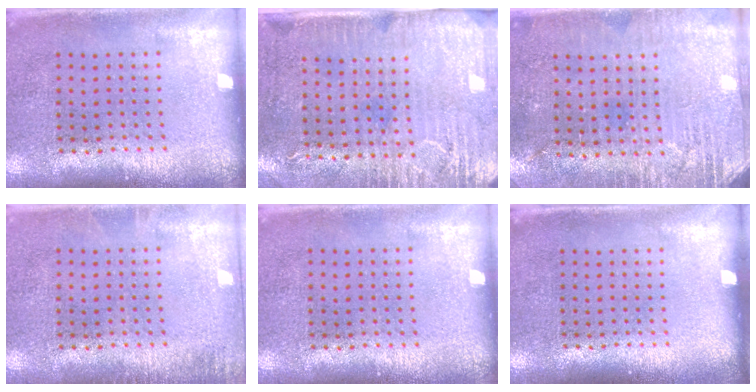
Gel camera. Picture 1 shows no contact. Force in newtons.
{"total": 3.0, "press": 2.5, "slide": 1.7}
{"total": 2.8, "press": 2.7, "slide": 0.7}
{"total": 0.9, "press": 0.9, "slide": 0.2}
{"total": 0.0}
{"total": 0.0}